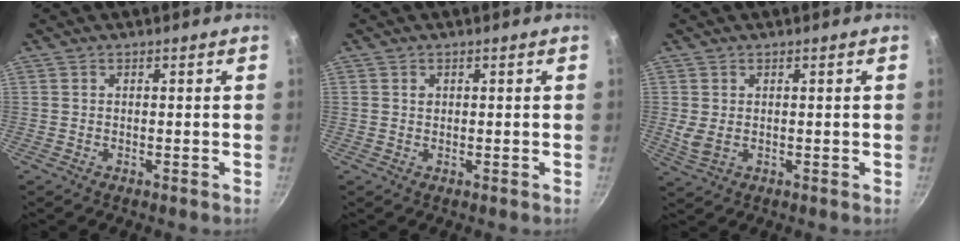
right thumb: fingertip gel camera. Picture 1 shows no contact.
{"total": 0.9, "force": [0.3, 0.7, 0.4], "torque": [-0.003, 0.003, 0.005]}
{"total": 3.7, "force": [0.5, 2.5, 2.7], "torque": [-0.049, -0.006, 0.023]}